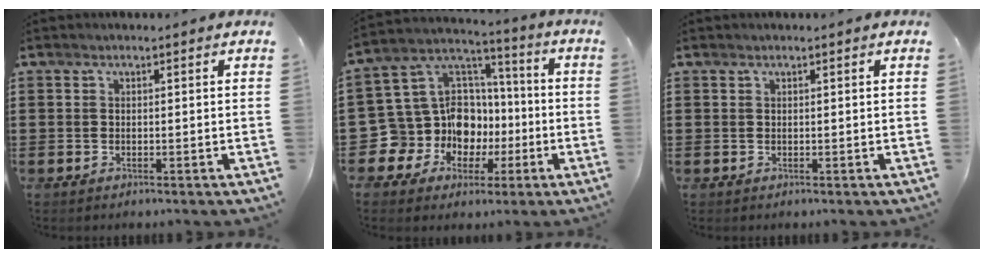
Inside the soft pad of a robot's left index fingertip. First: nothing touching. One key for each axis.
{"total": 12.6, "fx": -2.9, "fy": 11.6, "fz": 3.9, "tx": -0.125, "ty": -0.017, "tz": -0.040}
{"total": 0.0}